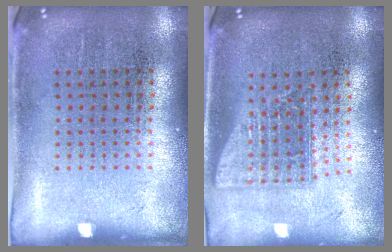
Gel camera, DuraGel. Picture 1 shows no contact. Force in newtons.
{"total": 1.5, "press": 1.2, "slide": 0.9}